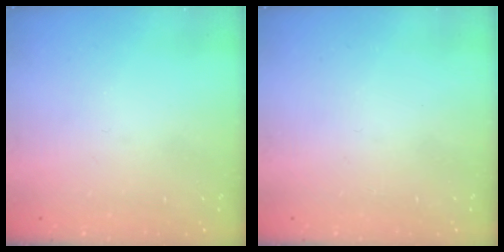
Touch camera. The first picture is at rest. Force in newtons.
{"total": 1.6, "press": 1.6, "slide": 0.1}